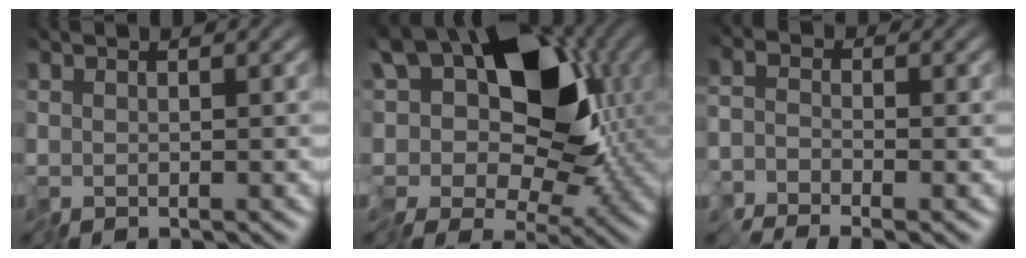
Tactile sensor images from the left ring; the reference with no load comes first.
{"total": 12.6, "force": [1.6, 8.0, 9.6], "torque": [-0.128, 0.005, 0.012]}
{"total": 1.3, "force": [-1.3, 0.1, 0.1], "torque": [-0.002, 0.001, -0.037]}